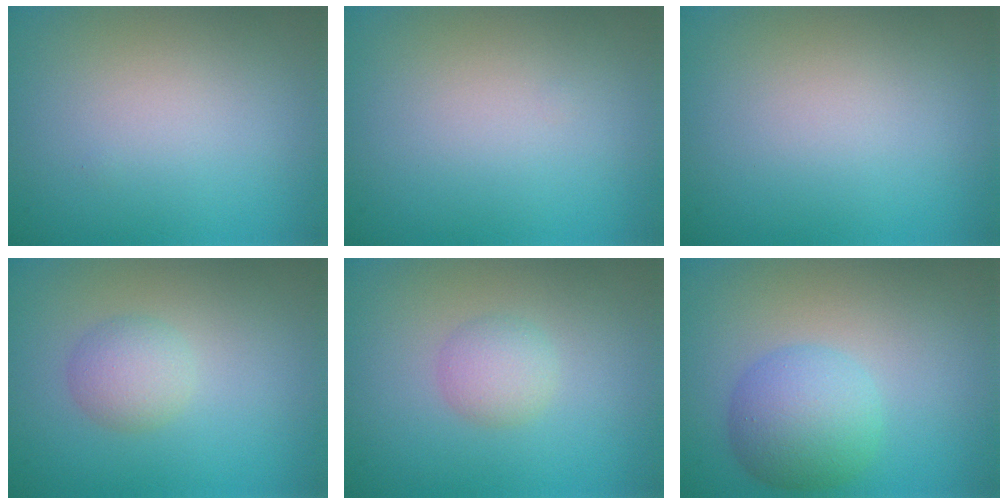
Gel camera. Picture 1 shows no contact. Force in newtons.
{"total": 0.0}
{"total": 0.0}
{"total": 2.3, "press": 2.3, "slide": 0.1}
{"total": 2.0, "press": 2.0, "slide": 0.1}
{"total": 4.8, "press": 4.8, "slide": 0.1}